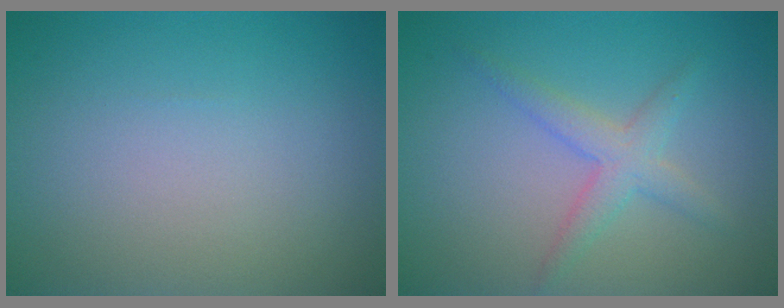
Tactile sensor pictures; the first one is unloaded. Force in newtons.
{"total": 2.6, "press": 2.6, "slide": 0.1}